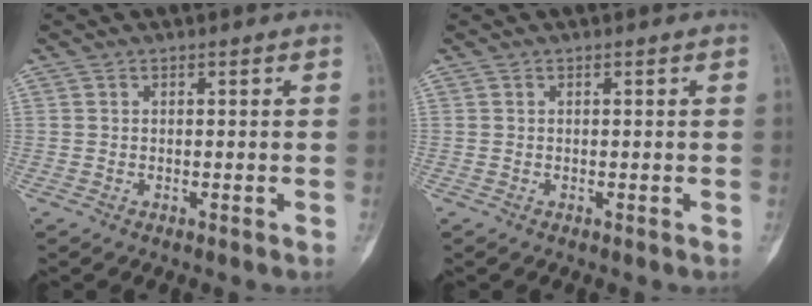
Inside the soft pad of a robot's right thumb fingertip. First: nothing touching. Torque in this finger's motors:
{"motor_torque": [1.23, 1.05, 0.00, 0.00, 0.05]}